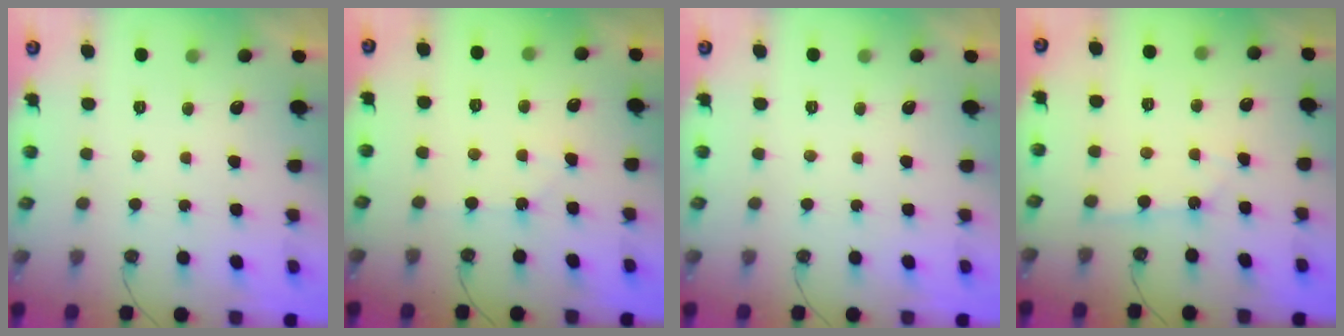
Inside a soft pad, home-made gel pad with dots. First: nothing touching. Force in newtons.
{"total": 3.5, "press": 3.4, "slide": 0.6}
{"total": 0.0}
{"total": 2.0, "press": 2.0, "slide": 0.1}